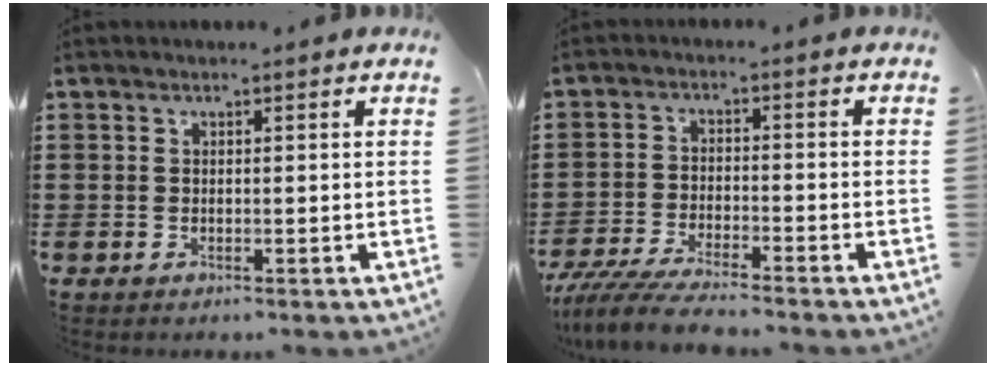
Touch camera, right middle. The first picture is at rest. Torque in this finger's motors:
{"motor_torque": [2.14, 0.00, 0.58, 0.18]}